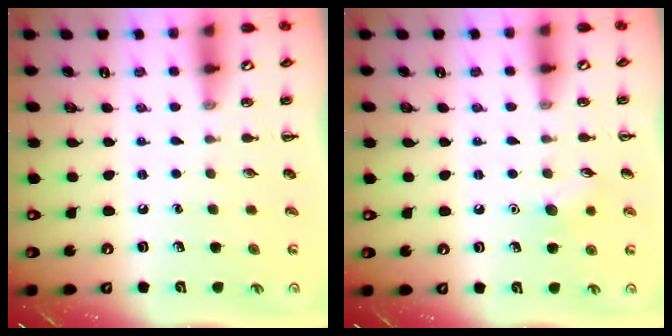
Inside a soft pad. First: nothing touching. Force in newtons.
{"total": 6.5, "press": 6.3, "slide": 1.4}